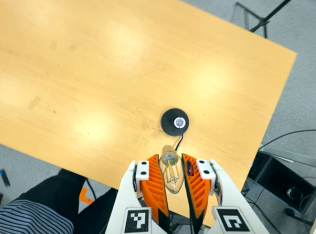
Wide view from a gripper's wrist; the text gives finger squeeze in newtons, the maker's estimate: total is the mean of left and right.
{"total": 21.1, "left": 25.1, "right": 17.2}